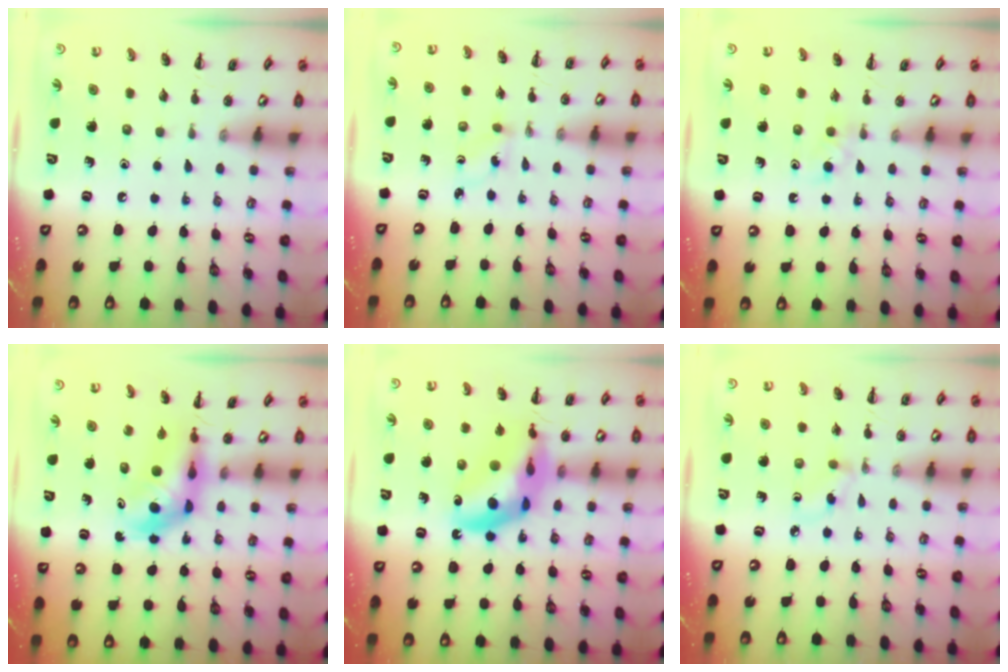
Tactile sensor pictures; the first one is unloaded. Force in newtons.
{"total": 1.2, "press": 1.1, "slide": 0.5}
{"total": 2.6, "press": 2.3, "slide": 1.2}
{"total": 5.2, "press": 5.1, "slide": 1.0}
{"total": 16.7, "press": 16.2, "slide": 4.1}
{"total": 2.9, "press": 2.6, "slide": 1.2}